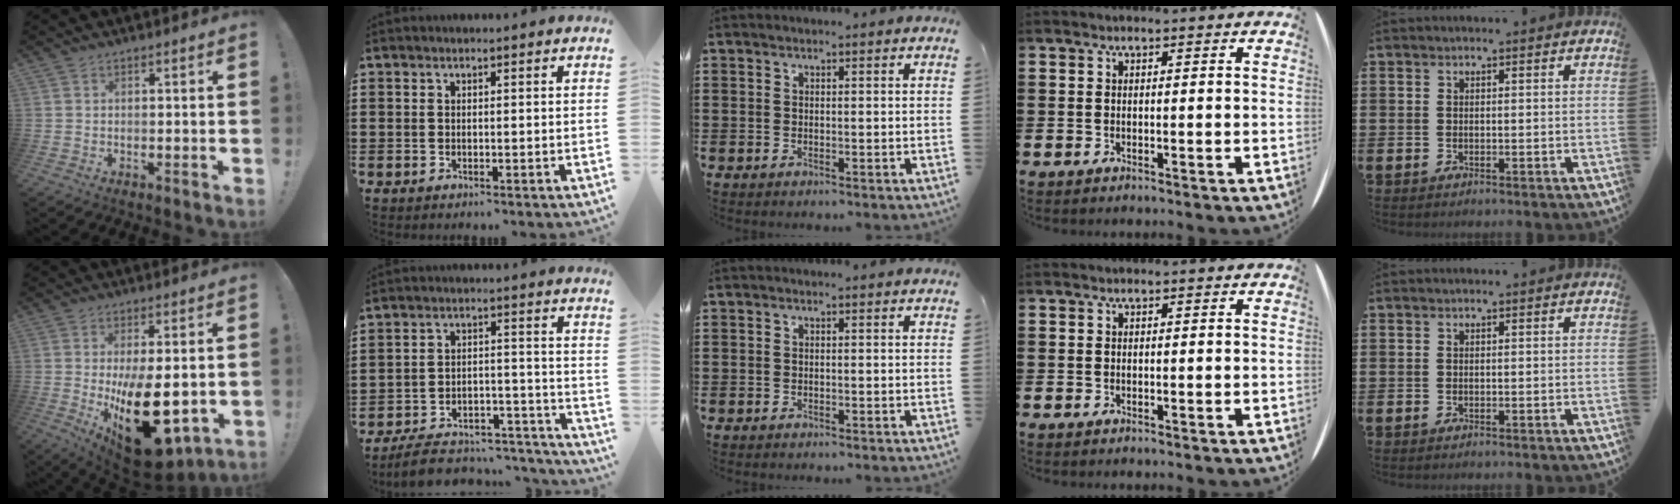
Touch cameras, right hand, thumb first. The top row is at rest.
{"thumb": {"total": 22.2, "force": [-2.7, 10.6, 19.4], "torque": [-0.302, -0.009, -0.022]}, "index": {"total": 7.2, "force": [-6.6, 1.8, 2.5], "torque": [-0.037, 0.018, -0.125]}}